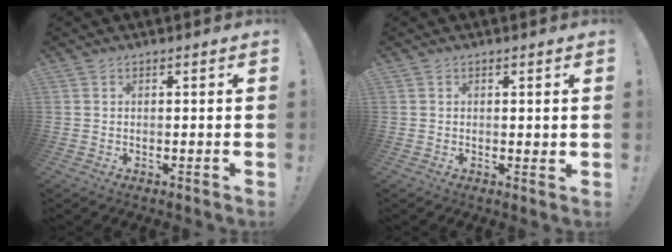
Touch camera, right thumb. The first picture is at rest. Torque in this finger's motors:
{"motor_torque": [-0.21, 0.03, -0.06, 0.28, 0.00]}